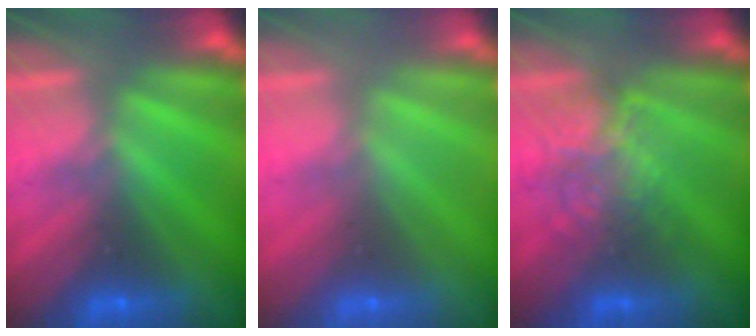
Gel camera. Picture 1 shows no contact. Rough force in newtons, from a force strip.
{"total": 3.1}
{"total": 2.1}